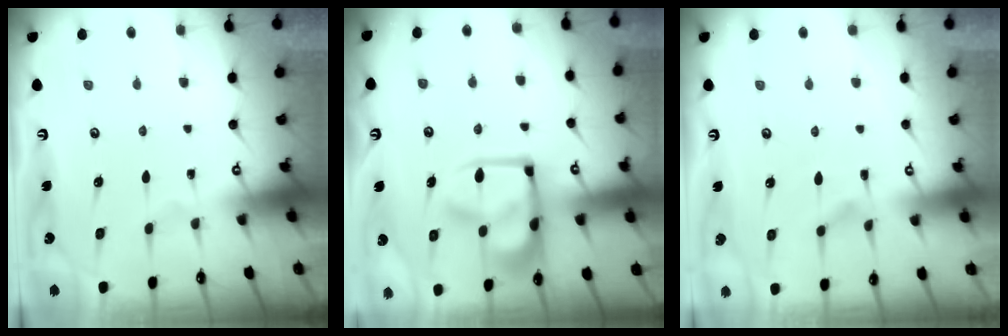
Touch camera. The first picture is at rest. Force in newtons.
{"total": 14.5, "press": 14.4, "slide": 1.8}
{"total": 5.0, "press": 4.8, "slide": 1.4}